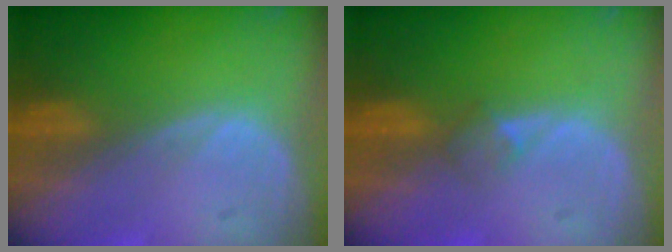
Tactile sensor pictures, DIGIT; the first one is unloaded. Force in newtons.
{"total": 2.0, "press": 1.6, "slide": 1.1}